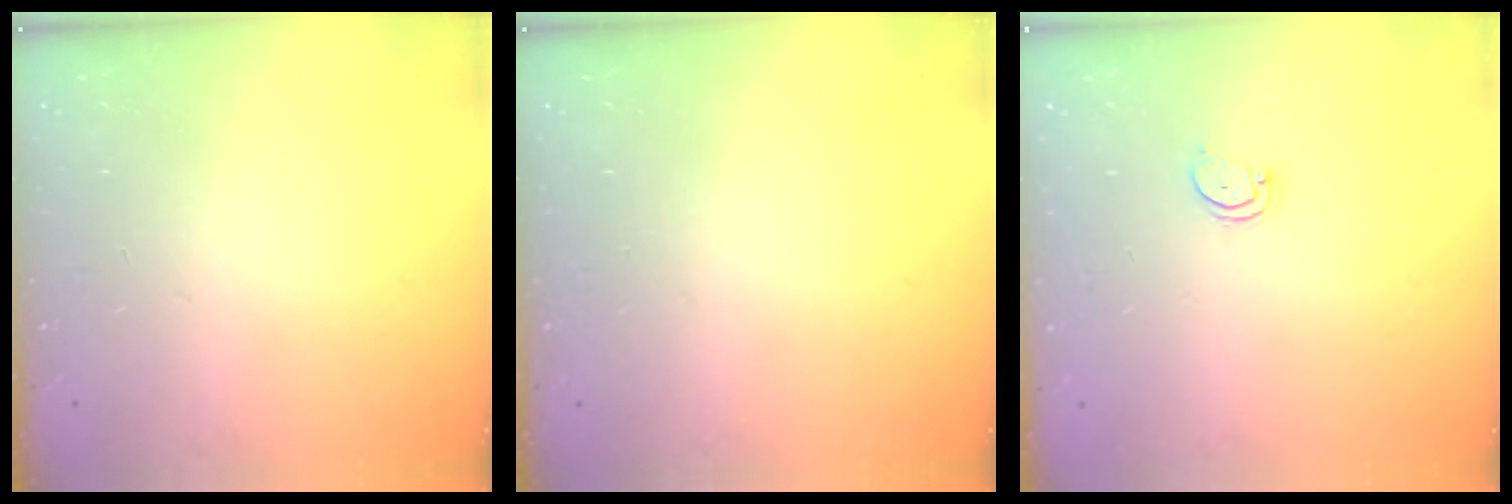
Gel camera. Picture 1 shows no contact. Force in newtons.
{"total": 0.0}
{"total": 1.5, "press": 1.5, "slide": 0.1}